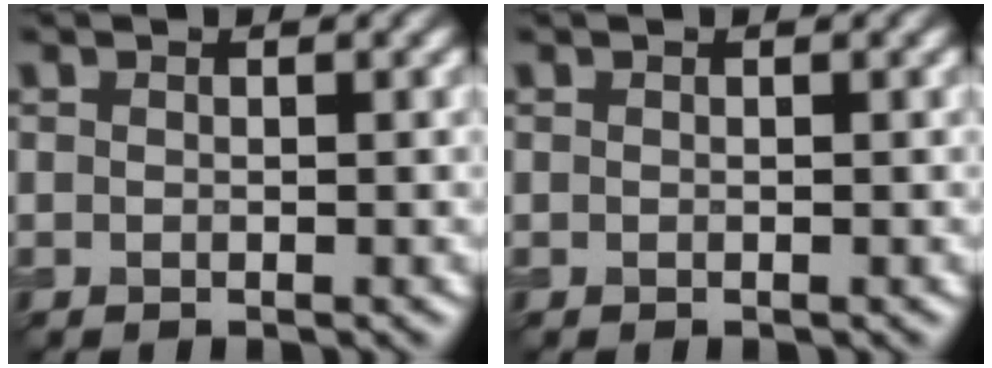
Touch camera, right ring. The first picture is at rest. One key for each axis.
{"total": 0.0}